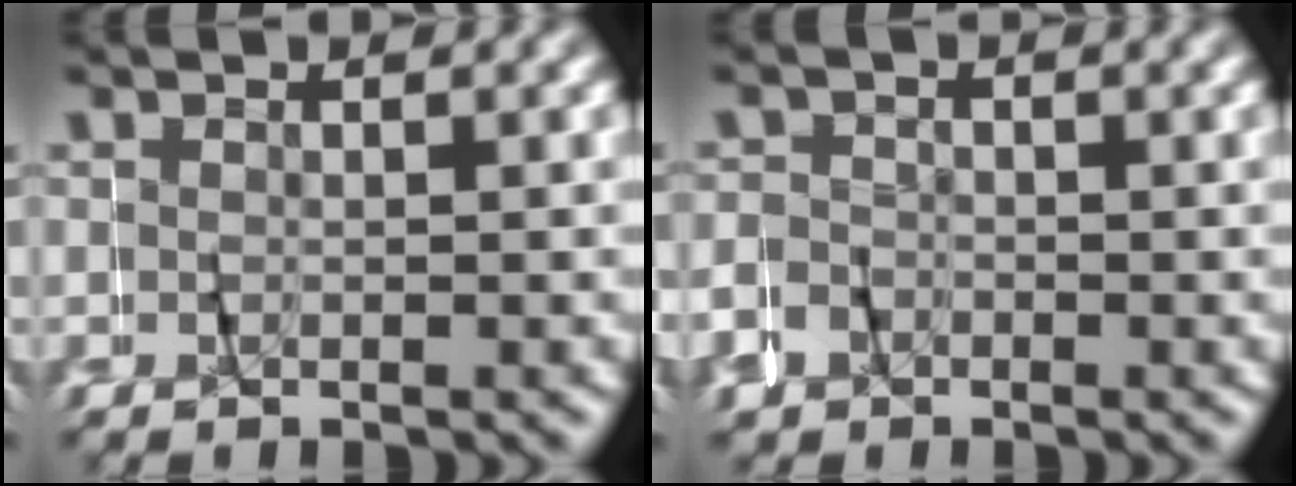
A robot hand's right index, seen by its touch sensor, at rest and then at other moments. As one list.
[{"total": 3.2, "force": [-1.4, 2.9, 0.0], "torque": [-0.002, 0.005, -0.032]}]